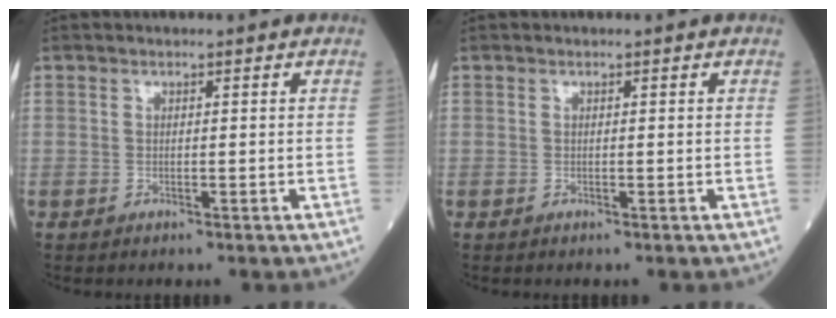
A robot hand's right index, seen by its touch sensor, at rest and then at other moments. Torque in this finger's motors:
{"motor_torque": [0.00, 0.00, 0.00, -0.01]}